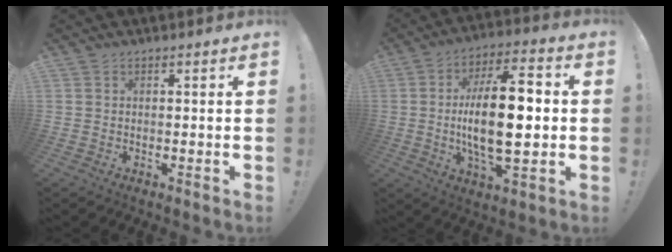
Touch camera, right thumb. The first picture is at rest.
{"total": 19.4, "force": [-0.6, 7.6, 17.8], "torque": [-0.314, 0.001, -0.019]}